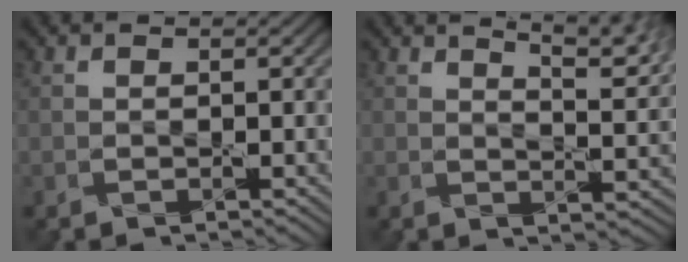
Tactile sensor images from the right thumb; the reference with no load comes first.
{"total": 7.5, "force": [5.6, 1.6, 4.7], "torque": [-0.060, 0.001, 0.069]}